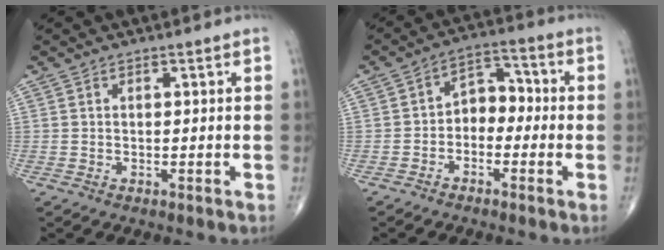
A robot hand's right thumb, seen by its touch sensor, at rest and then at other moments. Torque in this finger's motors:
{"motor_torque": [-0.26, 0.40, 0.01, -0.15, 0.05]}